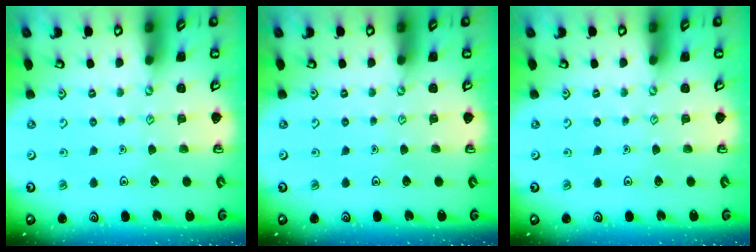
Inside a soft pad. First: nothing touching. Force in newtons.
{"total": 0.0}
{"total": 0.0}